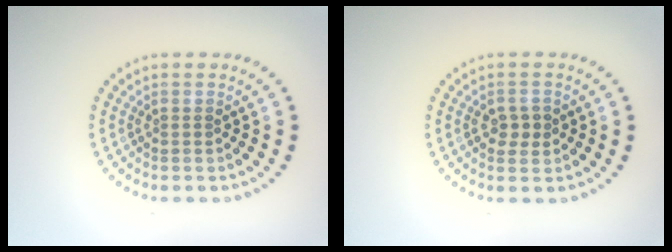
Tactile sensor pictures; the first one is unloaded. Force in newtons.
{"total": 1.9, "press": 1.9, "slide": 0.3}